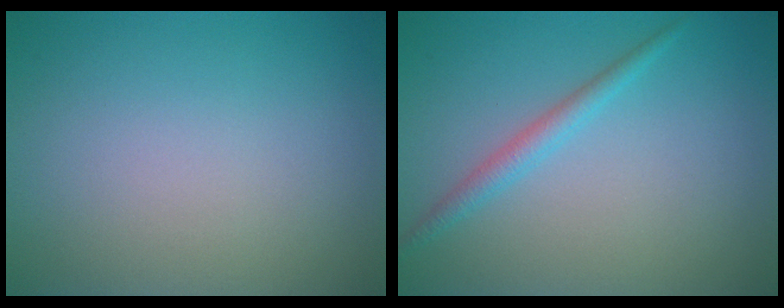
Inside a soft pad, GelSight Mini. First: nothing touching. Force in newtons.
{"total": 1.8, "press": 1.8, "slide": 0.1}